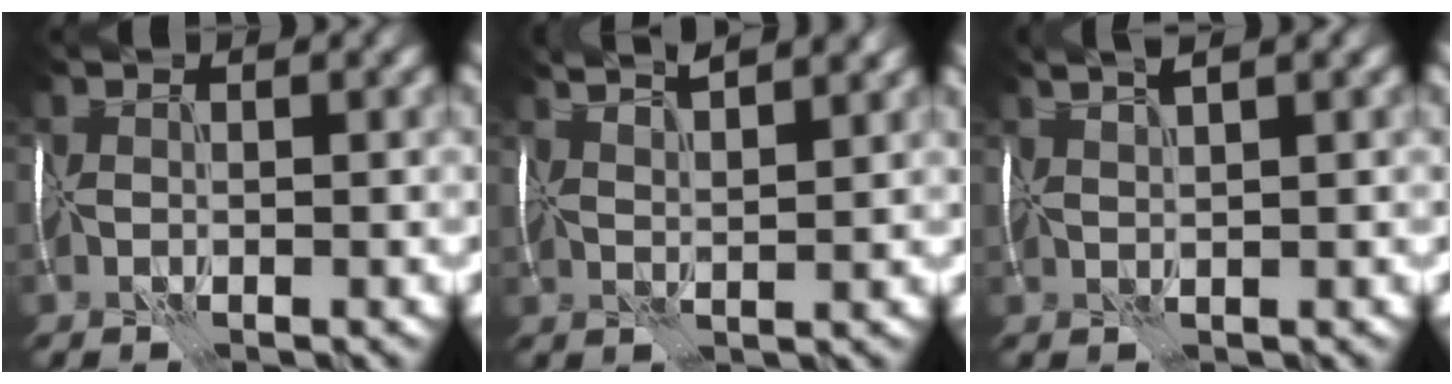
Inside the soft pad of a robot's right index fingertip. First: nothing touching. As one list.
[{"total": 5.6, "force": [4.6, 1.2, 2.8], "torque": [-0.032, 0.032, 0.058]}, {"total": 2.5, "force": [1.9, 0.0, 1.6], "torque": [-0.026, 0.014, 0.035]}]